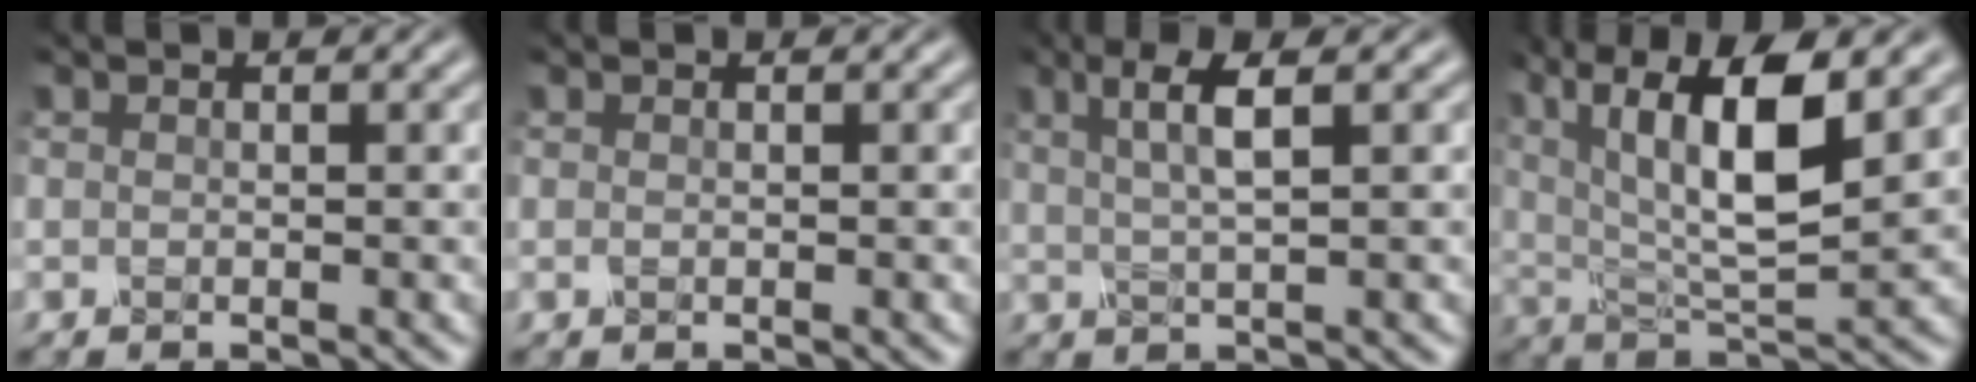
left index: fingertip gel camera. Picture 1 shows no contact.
{"total": 0.0}
{"total": 3.5, "force": [1.1, 0.7, 3.3], "torque": [-0.057, 0.000, 0.021]}
{"total": 10.9, "force": [4.0, 3.8, 9.5], "torque": [-0.177, -0.001, 0.071]}